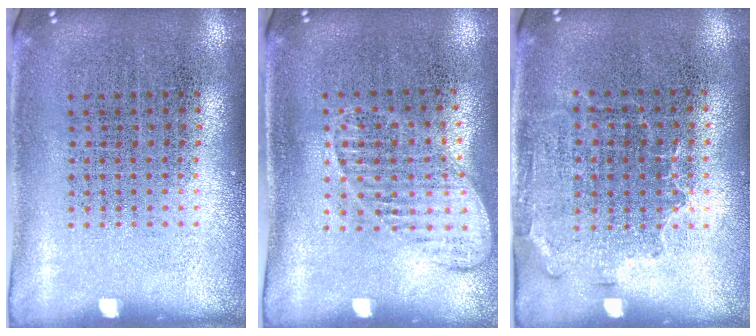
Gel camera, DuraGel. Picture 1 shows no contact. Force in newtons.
{"total": 1.3, "press": 1.2, "slide": 0.5}
{"total": 1.4, "press": 1.1, "slide": 0.9}